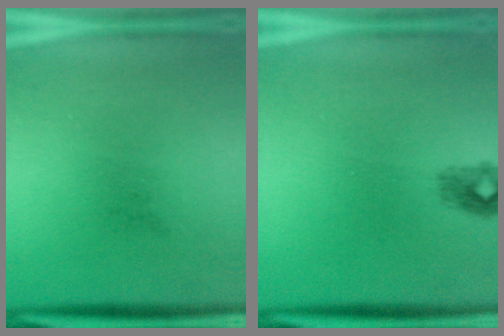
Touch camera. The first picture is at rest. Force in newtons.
{"total": 1.5}